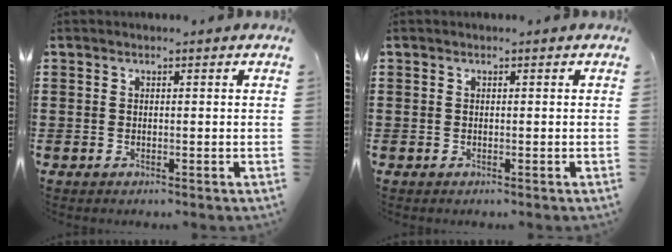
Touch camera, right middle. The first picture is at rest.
{"total": 0.0}